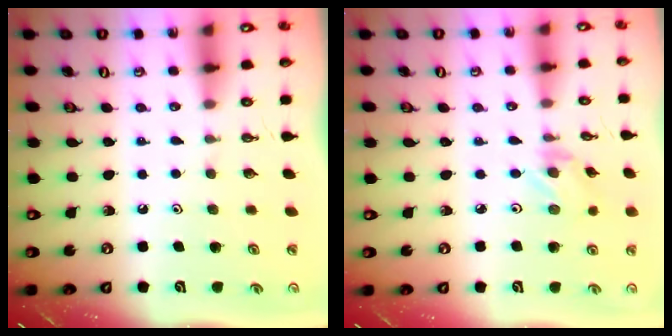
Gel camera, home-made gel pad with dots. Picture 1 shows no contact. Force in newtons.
{"total": 1.6, "press": 1.5, "slide": 0.3}